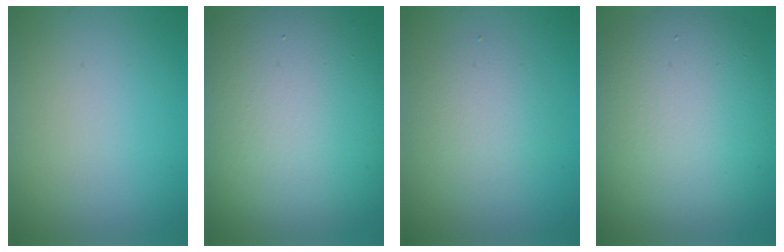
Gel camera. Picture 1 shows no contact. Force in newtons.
{"total": 16.6, "press": 16.6, "slide": 0.4}
{"total": 2.9, "press": 2.9, "slide": 0.3}
{"total": 10.7, "press": 10.7, "slide": 0.8}